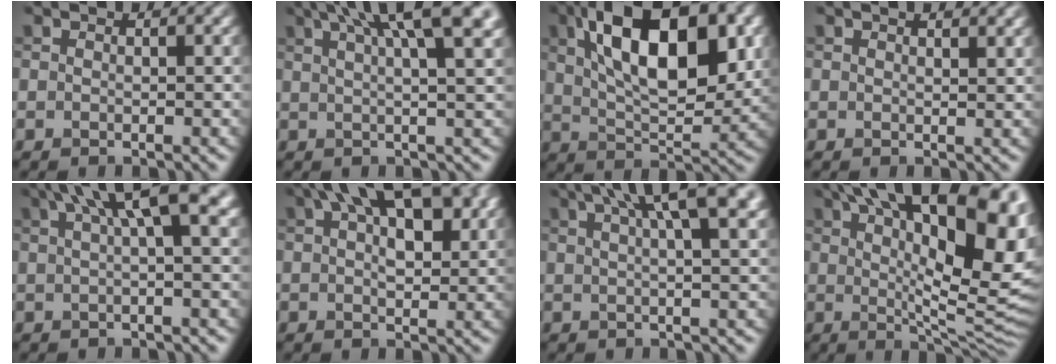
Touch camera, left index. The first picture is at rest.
{"total": 10.7, "force": [5.6, 3.0, 8.5], "torque": [-0.090, 0.044, 0.056]}
{"total": 13.6, "force": [4.4, 6.4, 11.1], "torque": [-0.170, 0.011, 0.069]}
{"total": 1.8, "force": [1.3, 0.5, 1.2], "torque": [-0.012, 0.001, 0.021]}
{"total": 7.7, "force": [3.4, 1.7, 6.7], "torque": [-0.087, 0.025, 0.051]}
{"total": 11.3, "force": [4.5, 5.1, 9.0], "torque": [-0.133, 0.020, 0.060]}
{"total": 9.1, "force": [4.8, 2.5, 7.3], "torque": [-0.076, 0.036, 0.047]}
{"total": 18.2, "force": [6.7, 6.0, 15.9], "torque": [-0.227, 0.027, 0.104]}